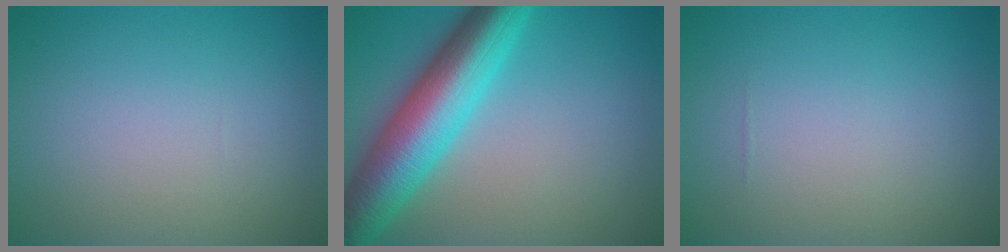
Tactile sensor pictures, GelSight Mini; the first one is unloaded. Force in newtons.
{"total": 9.5, "press": 9.5, "slide": 0.1}
{"total": 0.0}